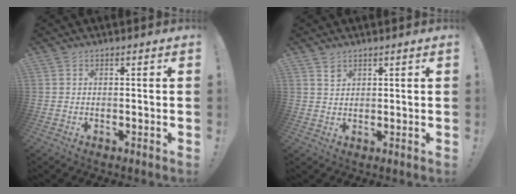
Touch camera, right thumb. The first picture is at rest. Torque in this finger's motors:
{"motor_torque": [-0.06, 0.08, 0.14, -0.07, -0.02]}